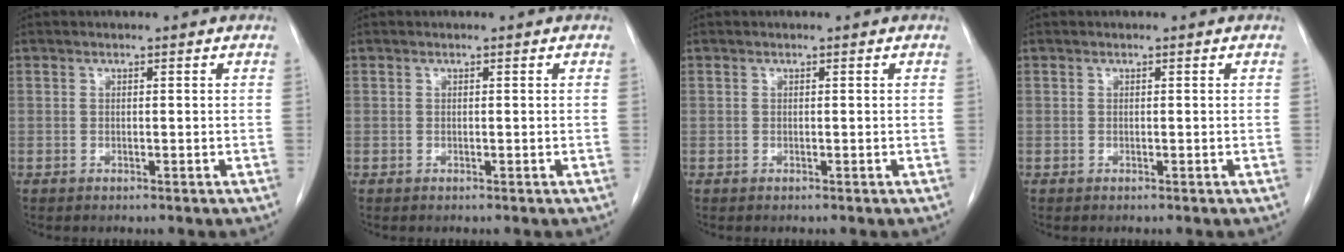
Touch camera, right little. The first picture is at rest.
{"total": 0.0}
{"total": 0.0}
{"total": 0.0}